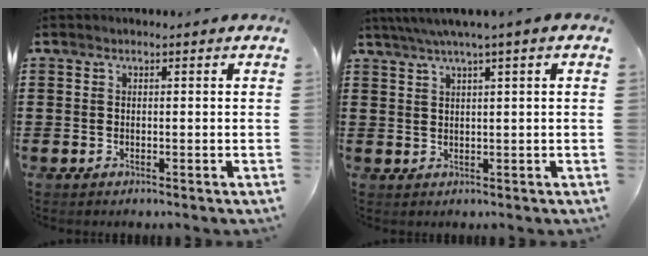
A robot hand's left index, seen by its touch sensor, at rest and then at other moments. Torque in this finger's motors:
{"motor_torque": [2.14, 0.00, 0.61, 0.08]}